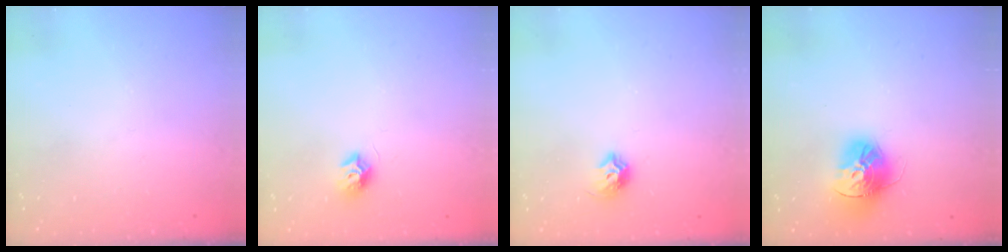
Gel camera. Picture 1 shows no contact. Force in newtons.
{"total": 7.6, "press": 7.6, "slide": 0.2}
{"total": 7.7, "press": 7.7, "slide": 1.0}
{"total": 15.1, "press": 15.0, "slide": 1.5}